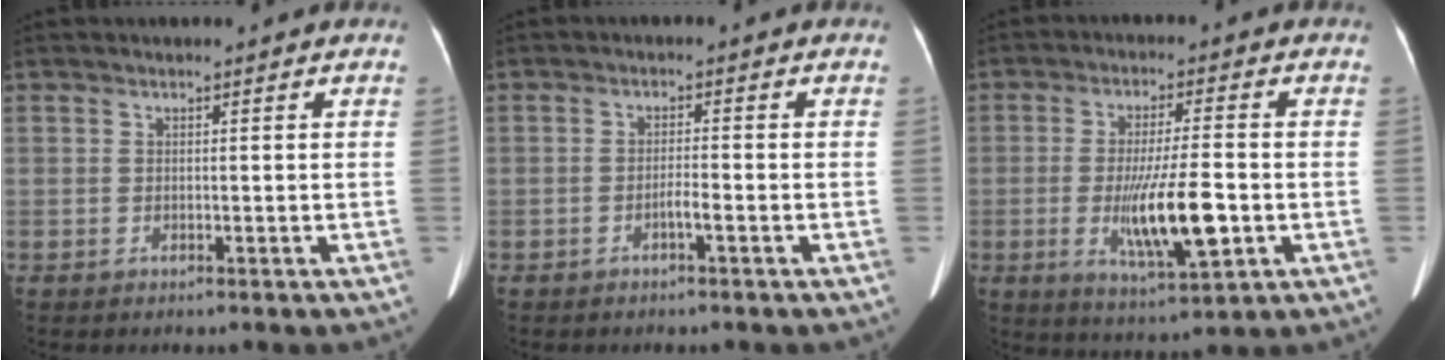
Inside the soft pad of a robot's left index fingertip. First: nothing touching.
{"total": 1.8, "force": [-1.1, -0.1, 1.5], "torque": [-0.026, 0.001, -0.020]}
{"total": 11.0, "force": [-2.6, 1.5, 10.6], "torque": [-0.191, -0.020, -0.039]}